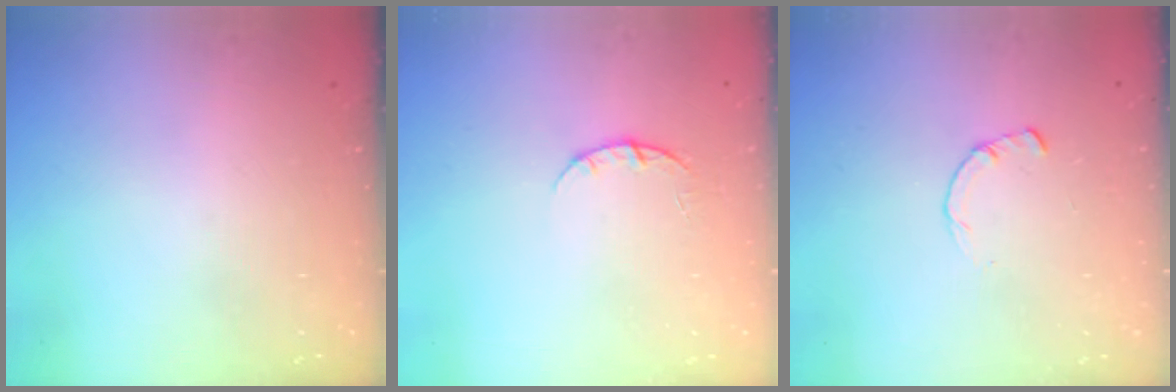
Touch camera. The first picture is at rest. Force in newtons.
{"total": 2.3, "press": 2.3, "slide": 0.3}
{"total": 1.7, "press": 1.7, "slide": 0.2}